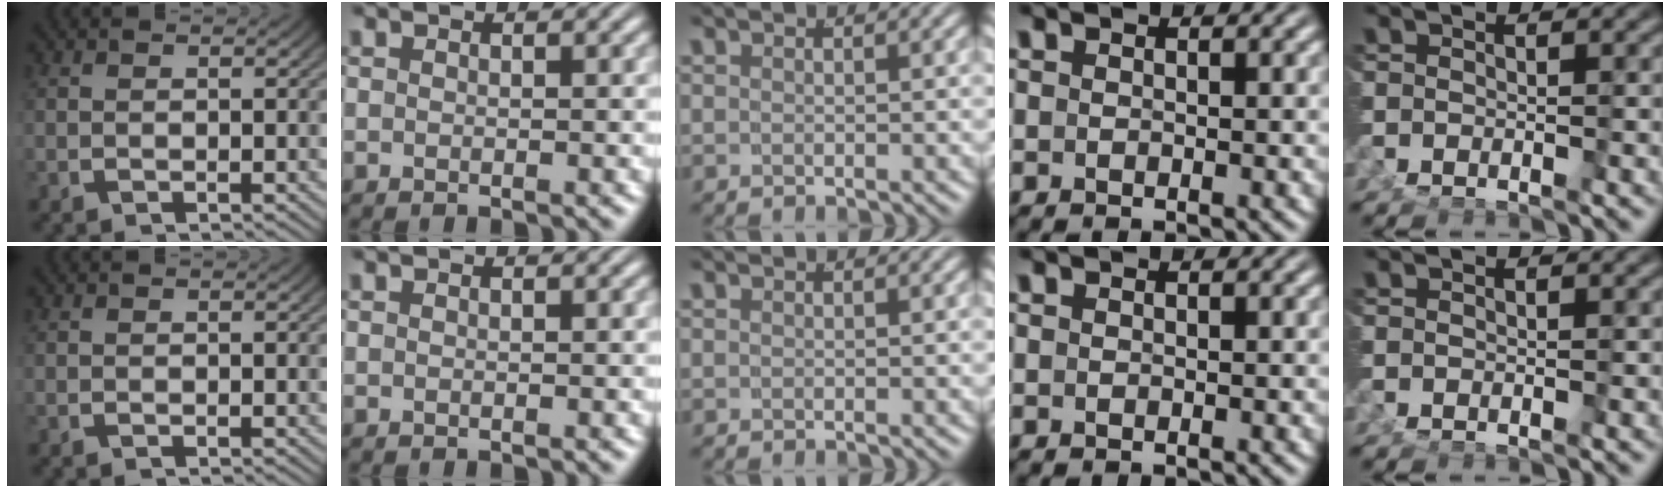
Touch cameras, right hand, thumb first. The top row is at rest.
{}